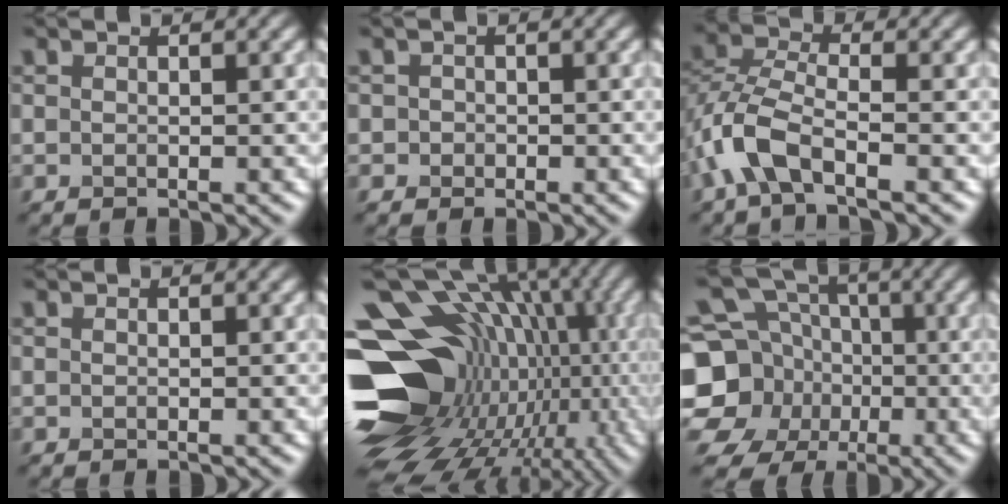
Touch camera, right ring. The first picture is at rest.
{"total": 0.9, "force": [-0.1, 0.9, -0.2], "torque": [0.009, 0.000, -0.007]}
{"total": 5.1, "force": [-2.6, 2.3, 3.8], "torque": [-0.090, 0.009, -0.061]}
{"total": 0.0}
{"total": 20.9, "force": [-2.3, 15.6, 13.8], "torque": [-0.217, 0.037, -0.030]}
{"total": 12.0, "force": [-2.2, 11.0, 4.3], "torque": [-0.119, -0.002, -0.062]}